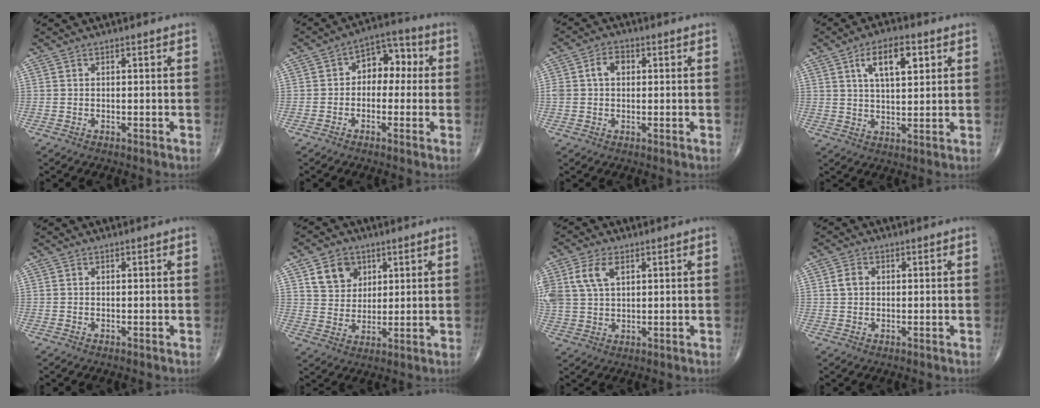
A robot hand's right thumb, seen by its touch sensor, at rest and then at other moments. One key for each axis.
{"total": 8.0, "fx": 0.4, "fy": 5.6, "fz": 5.7, "tx": -0.038, "ty": 0.034, "tz": -0.009}
{"total": 4.6, "fx": 0.9, "fy": 3.3, "fz": 3.1, "tx": -0.055, "ty": 0.017, "tz": 0.016}
{"total": 9.5, "fx": 3.8, "fy": 4.3, "fz": 7.6, "tx": -0.106, "ty": -0.010, "tz": 0.065}
{"total": 0.0}
{"total": 8.2, "fx": 3.7, "fy": 6.5, "fz": 3.3, "tx": -0.026, "ty": -0.018, "tz": 0.068}
{"total": 8.8, "fx": 3.4, "fy": 5.3, "fz": 6.2, "tx": -0.136, "ty": 0.003, "tz": 0.071}
{"total": 2.8, "fx": 0.5, "fy": 2.3, "fz": 1.6, "tx": -0.027, "ty": 0.005, "tz": 0.008}